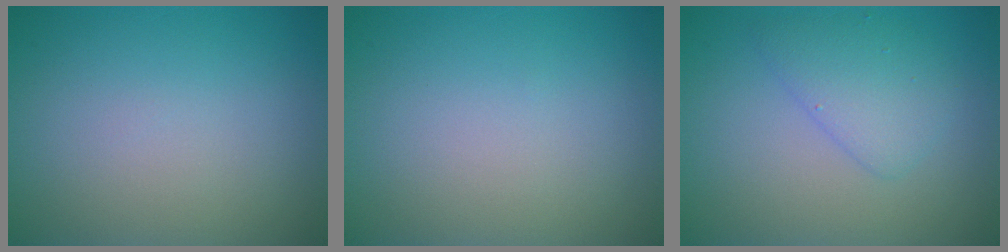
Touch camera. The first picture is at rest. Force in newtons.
{"total": 0.0}
{"total": 2.8, "press": 2.8, "slide": 0.1}